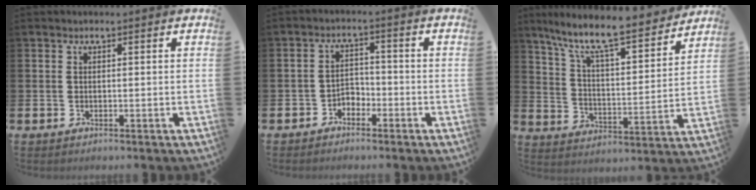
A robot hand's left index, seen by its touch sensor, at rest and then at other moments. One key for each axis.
{"total": 2.5, "fx": -2.2, "fy": 1.2, "fz": 0.2, "tx": -0.018, "ty": 0.007, "tz": -0.048}
{"total": 10.1, "fx": 9.0, "fy": 1.3, "fz": 4.5, "tx": -0.113, "ty": -0.068, "tz": 0.147}